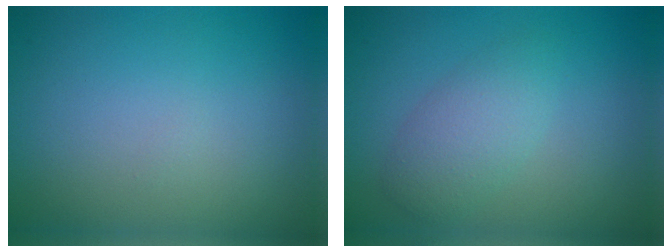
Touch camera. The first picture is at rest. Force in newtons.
{"total": 2.9, "press": 2.9, "slide": 0.2}